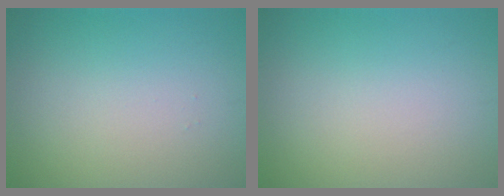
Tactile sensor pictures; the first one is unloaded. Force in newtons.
{"total": 0.0}